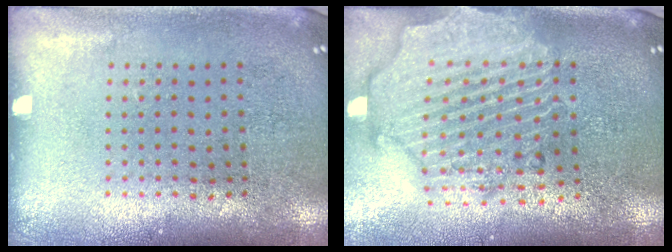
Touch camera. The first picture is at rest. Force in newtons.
{"total": 3.0, "press": 2.6, "slide": 1.5}